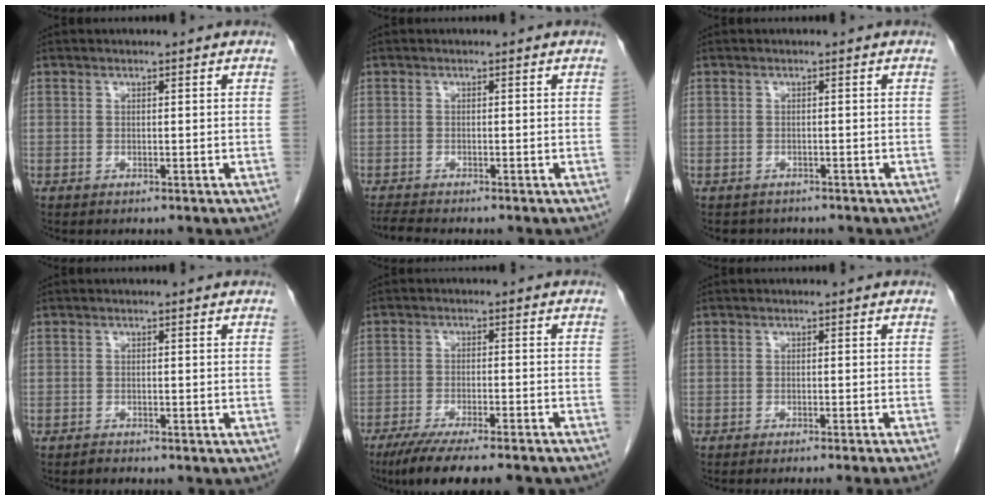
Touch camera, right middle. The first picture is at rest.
{"total": 1.6, "force": [-1.6, -0.5, 0.3], "torque": [-0.013, -0.010, -0.032]}
{"total": 2.2, "force": [-1.9, 1.1, -0.1], "torque": [-0.004, 0.001, -0.029]}
{"total": 0.6, "force": [-0.5, 0.1, 0.0], "torque": [-0.003, -0.001, -0.010]}
{"total": 13.3, "force": [-11.1, 1.2, 7.3], "torque": [-0.106, -0.026, -0.165]}
{"total": 5.7, "force": [-4.9, -1.6, 2.5], "torque": [-0.010, -0.003, -0.062]}